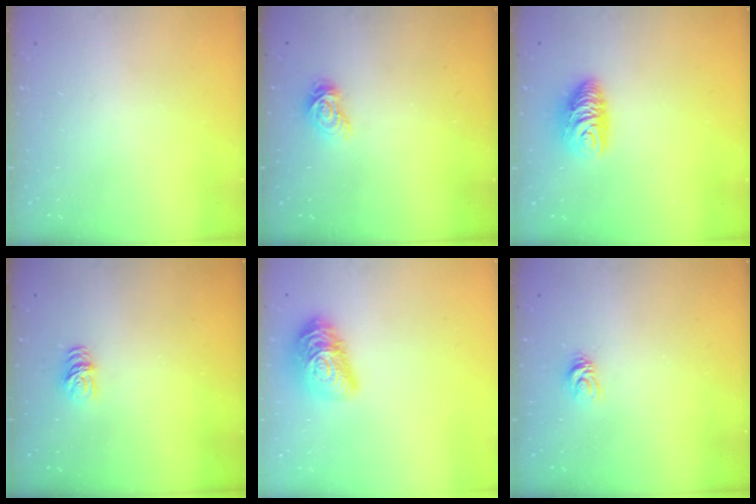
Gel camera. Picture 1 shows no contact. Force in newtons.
{"total": 6.0, "press": 6.0, "slide": 0.4}
{"total": 8.4, "press": 8.4, "slide": 0.8}
{"total": 4.8, "press": 4.8, "slide": 0.2}
{"total": 16.0, "press": 16.0, "slide": 0.6}
{"total": 3.8, "press": 3.8, "slide": 0.2}